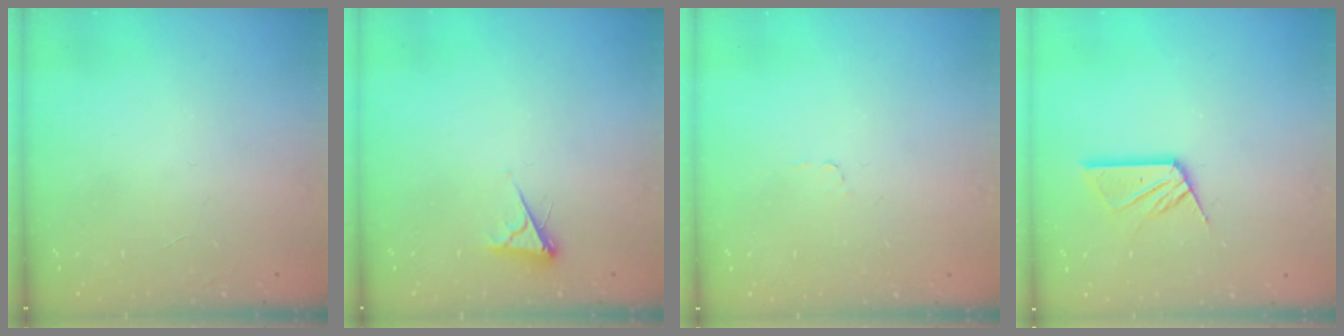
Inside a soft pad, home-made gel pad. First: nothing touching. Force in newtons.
{"total": 4.1, "press": 4.0, "slide": 0.5}
{"total": 2.7, "press": 2.7, "slide": 0.3}
{"total": 11.2, "press": 11.1, "slide": 1.0}